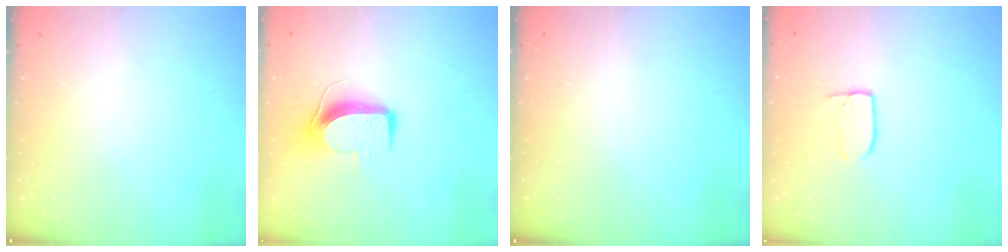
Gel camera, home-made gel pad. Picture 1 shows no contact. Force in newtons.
{"total": 9.4, "press": 9.4, "slide": 0.3}
{"total": 0.0}
{"total": 4.9, "press": 4.9, "slide": 0.3}